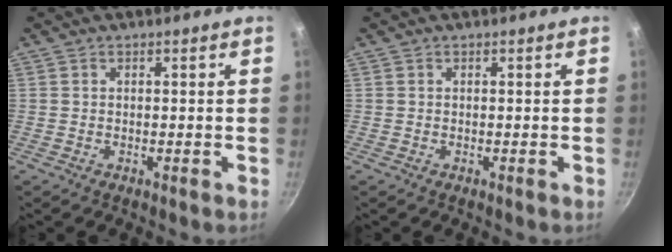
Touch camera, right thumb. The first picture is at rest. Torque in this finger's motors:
{"motor_torque": [-0.04, 0.04, 0.00, 0.00, 0.00]}